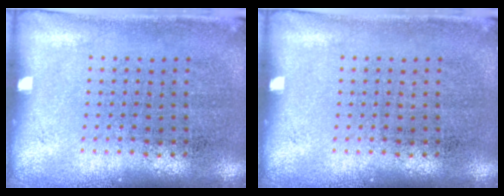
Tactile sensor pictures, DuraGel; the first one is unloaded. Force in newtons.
{"total": 0.0}